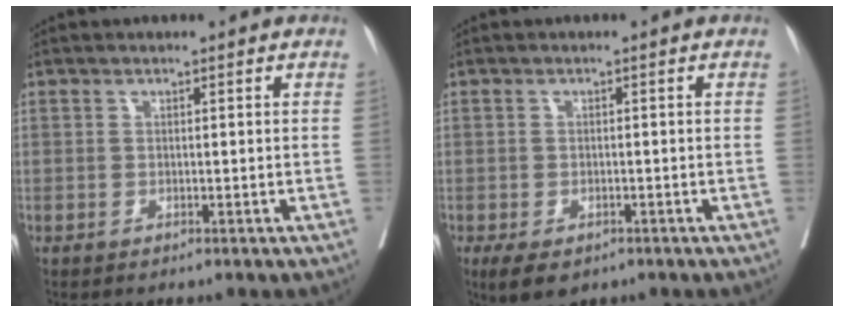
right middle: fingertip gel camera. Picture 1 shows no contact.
{"total": 4.8, "force": [-3.1, 2.5, 2.8], "torque": [-0.045, -0.009, -0.044]}